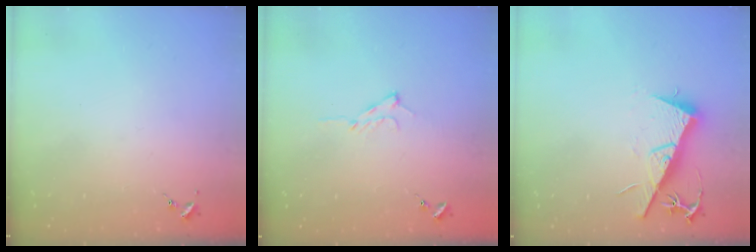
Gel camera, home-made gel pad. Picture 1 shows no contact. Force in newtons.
{"total": 7.4, "press": 7.3, "slide": 0.8}
{"total": 12.5, "press": 12.5, "slide": 0.5}